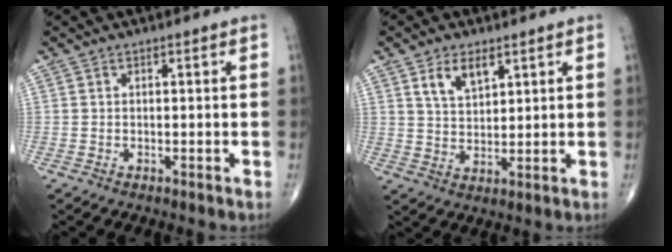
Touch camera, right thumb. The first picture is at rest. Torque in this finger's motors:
{"motor_torque": [0.00, 0.11, 0.14, -0.08, 0.08]}